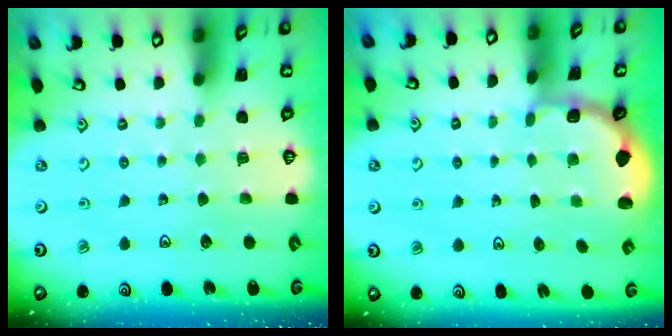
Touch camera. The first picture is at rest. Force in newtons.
{"total": 1.8, "press": 1.6, "slide": 0.7}